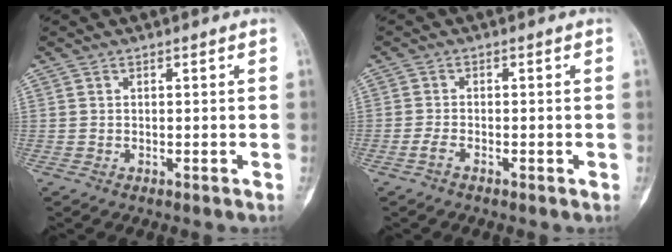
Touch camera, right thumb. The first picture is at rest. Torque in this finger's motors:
{"motor_torque": [-0.27, 0.07, -0.16, -0.24, 0.00]}